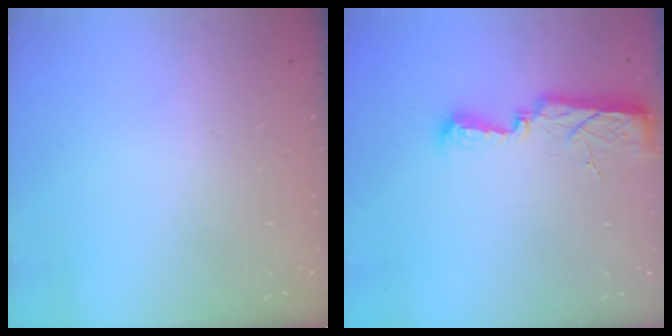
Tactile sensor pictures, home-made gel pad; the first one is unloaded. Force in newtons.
{"total": 7.8, "press": 7.7, "slide": 1.2}